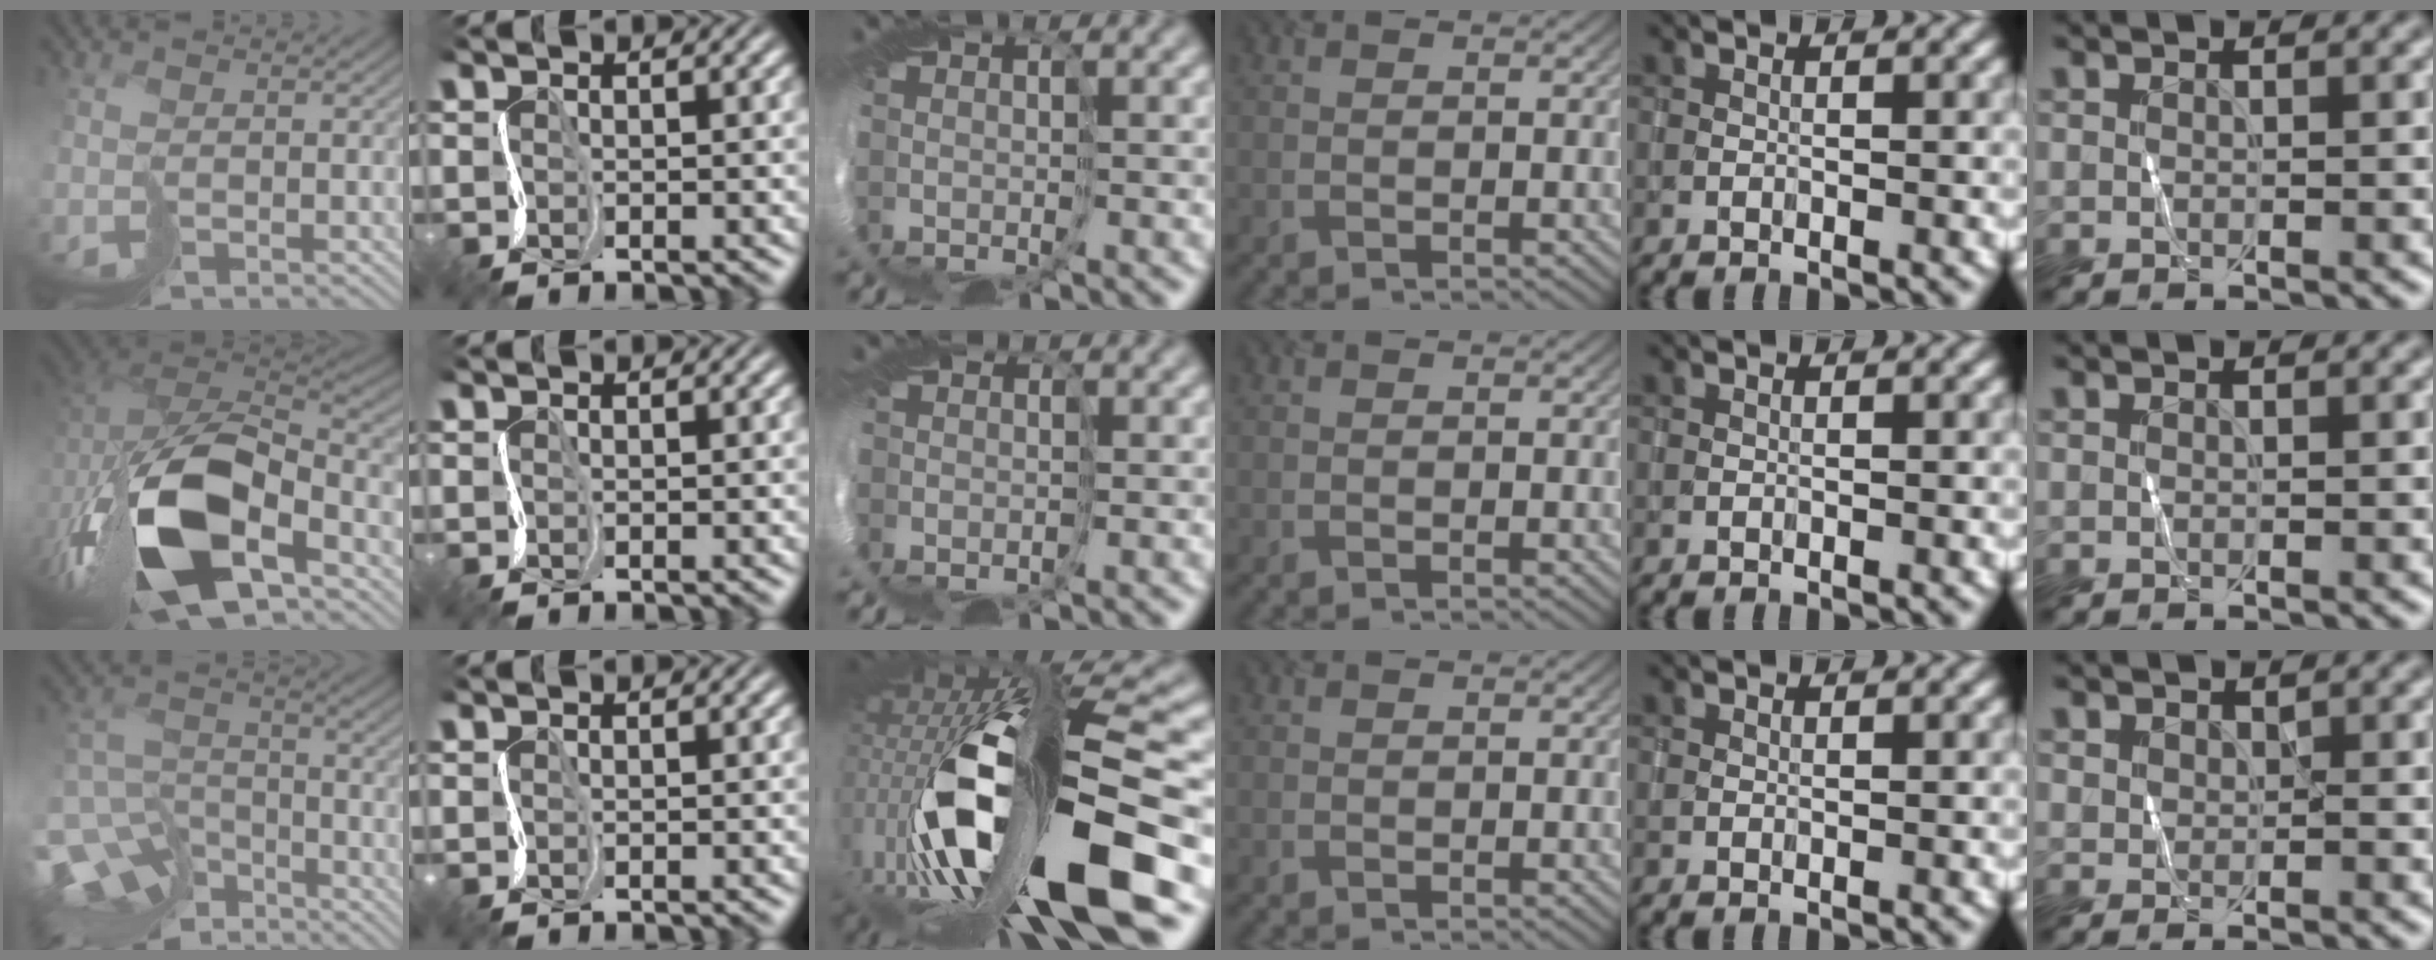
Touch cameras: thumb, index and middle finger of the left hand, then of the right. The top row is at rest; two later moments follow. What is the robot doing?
{"motion": "cut", "object": "tape"}